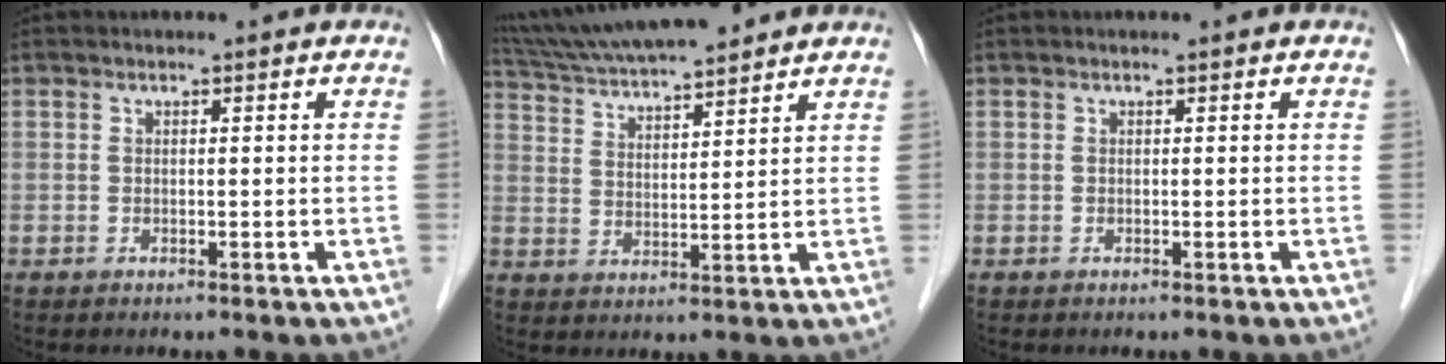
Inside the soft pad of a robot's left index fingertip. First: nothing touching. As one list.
[{"total": 14.8, "force": [13.4, 1.2, 6.2], "torque": [-0.116, 0.028, 0.225]}, {"total": 0.0}]